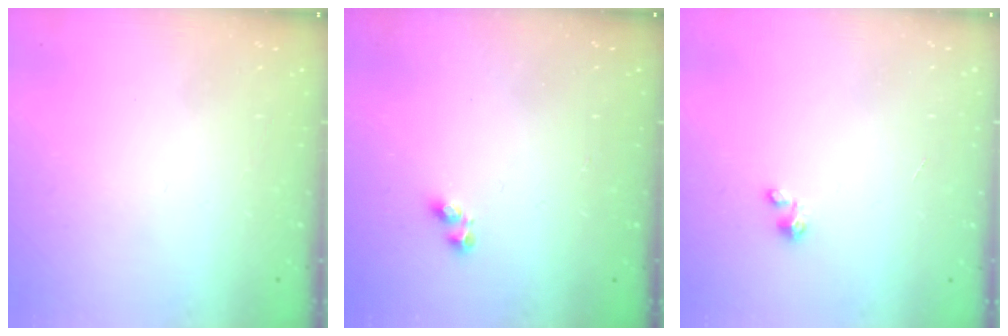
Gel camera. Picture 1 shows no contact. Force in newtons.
{"total": 1.9, "press": 1.9, "slide": 0.3}
{"total": 1.2, "press": 1.1, "slide": 0.1}